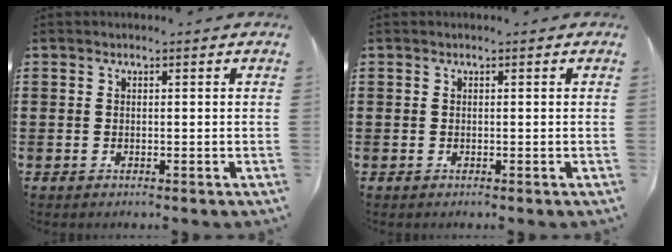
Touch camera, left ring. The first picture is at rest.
{"total": 0.0}